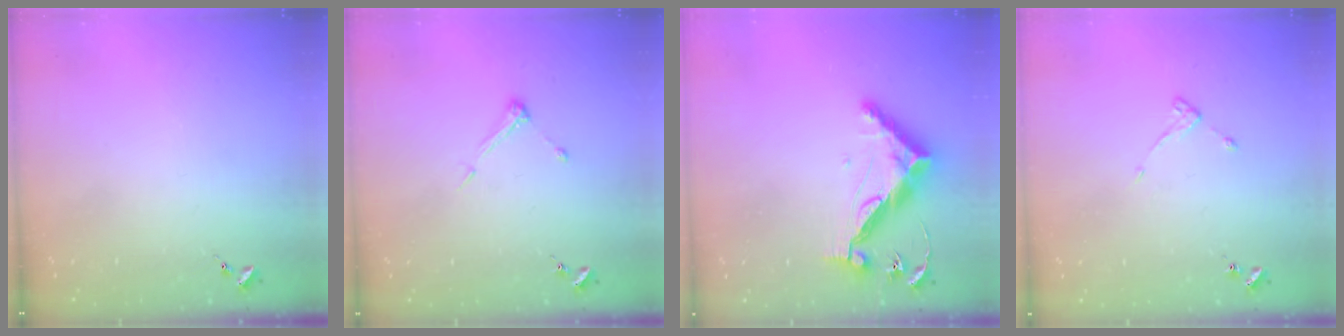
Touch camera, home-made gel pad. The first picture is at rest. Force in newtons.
{"total": 5.7, "press": 5.7, "slide": 0.4}
{"total": 13.0, "press": 13.0, "slide": 0.6}
{"total": 3.6, "press": 3.6, "slide": 0.5}